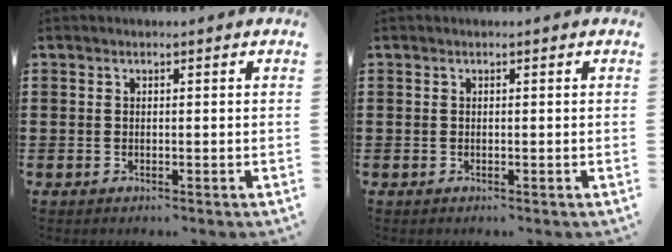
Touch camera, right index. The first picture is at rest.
{"total": 0.0}